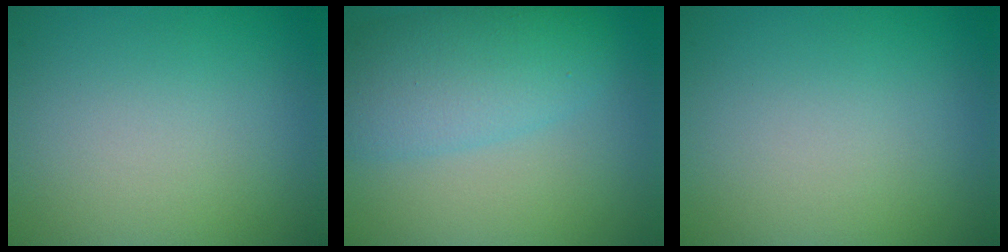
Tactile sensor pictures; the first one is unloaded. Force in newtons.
{"total": 5.8, "press": 5.8, "slide": 0.2}
{"total": 0.0}